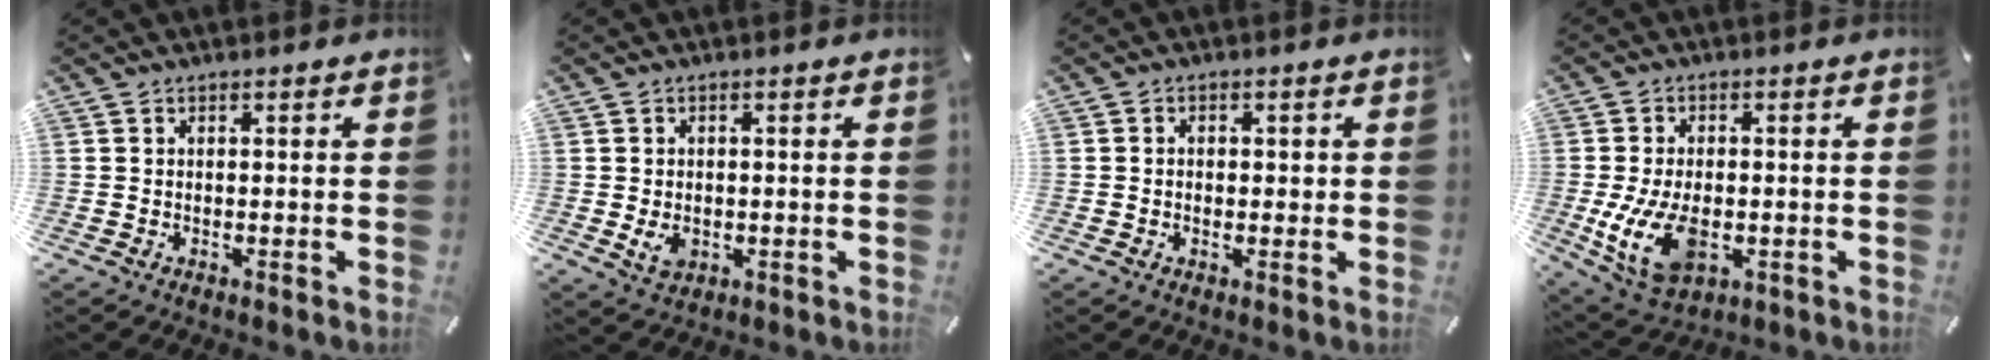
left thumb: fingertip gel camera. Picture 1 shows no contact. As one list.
[{"total": 4.5, "force": [-0.8, 3.6, 2.6], "torque": [-0.049, -0.001, -0.014]}, {"total": 1.9, "force": [-0.2, 1.6, 1.1], "torque": [-0.015, 0.003, -0.009]}, {"total": 12.5, "force": [-2.4, 7.8, 9.4], "torque": [-0.205, -0.010, -0.040]}]